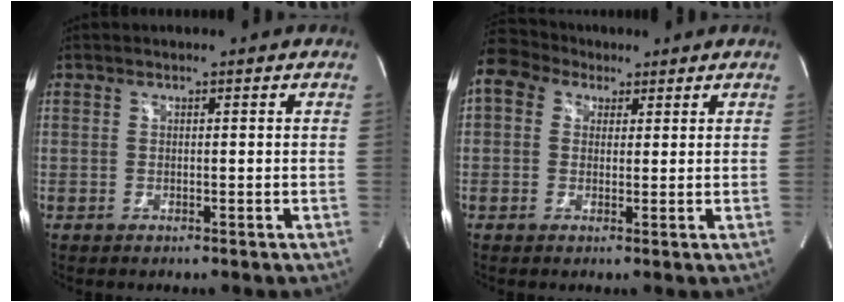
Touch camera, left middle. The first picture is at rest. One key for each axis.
{"total": 8.5, "fx": 5.1, "fy": 5.8, "fz": 3.5, "tx": -0.084, "ty": 0.056, "tz": 0.097}